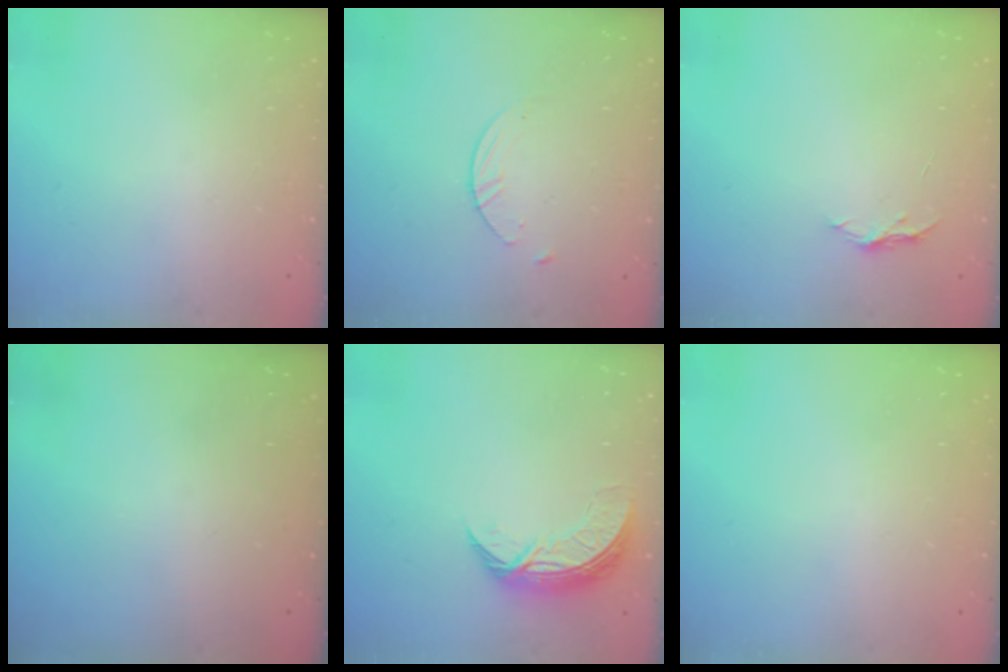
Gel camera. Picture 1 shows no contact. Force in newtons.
{"total": 2.7, "press": 2.6, "slide": 0.3}
{"total": 4.0, "press": 4.0, "slide": 0.4}
{"total": 0.0}
{"total": 7.7, "press": 7.6, "slide": 0.7}
{"total": 0.0}